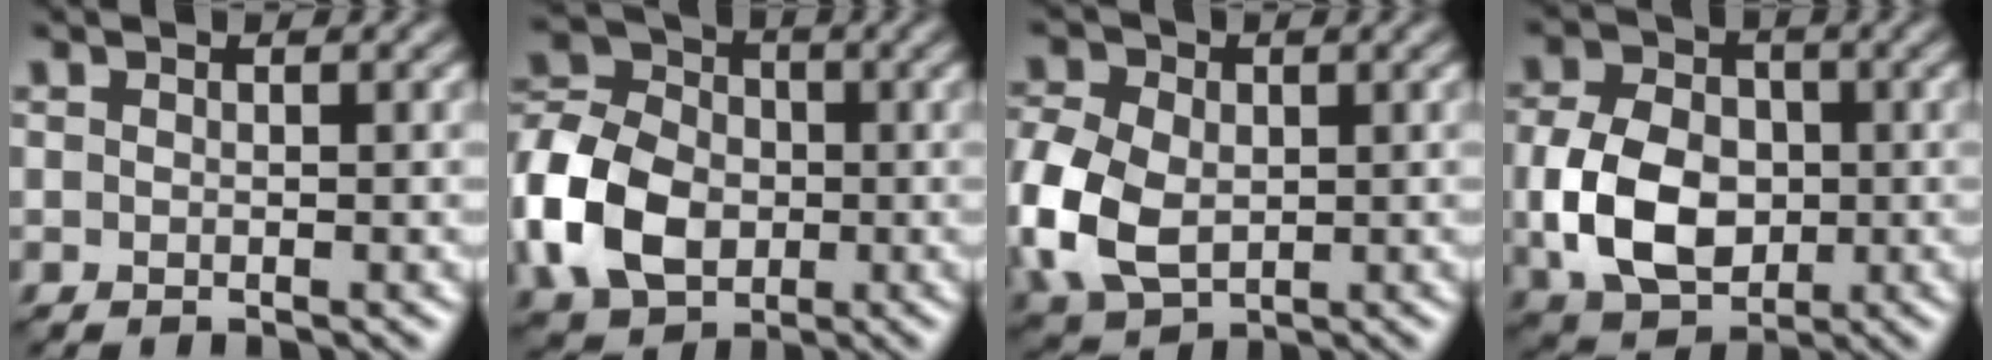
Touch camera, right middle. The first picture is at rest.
{"total": 10.0, "force": [-2.8, 7.5, 6.1], "torque": [-0.145, 0.004, -0.075]}
{"total": 8.8, "force": [-1.2, 6.3, 6.0], "torque": [-0.159, -0.004, -0.035]}
{"total": 7.8, "force": [-1.1, 5.7, 5.3], "torque": [-0.117, -0.007, -0.028]}